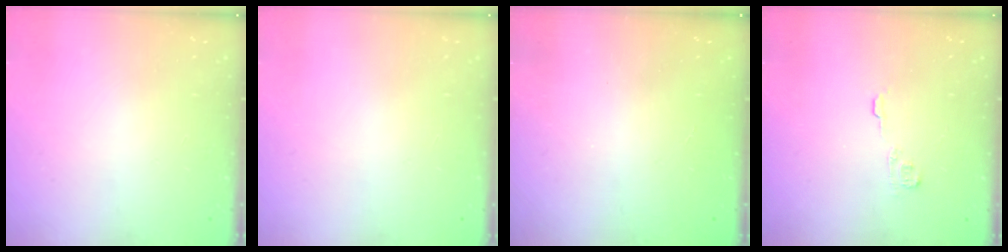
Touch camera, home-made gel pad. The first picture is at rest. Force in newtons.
{"total": 0.0}
{"total": 2.5, "press": 2.4, "slide": 0.8}
{"total": 5.7, "press": 5.7, "slide": 0.7}